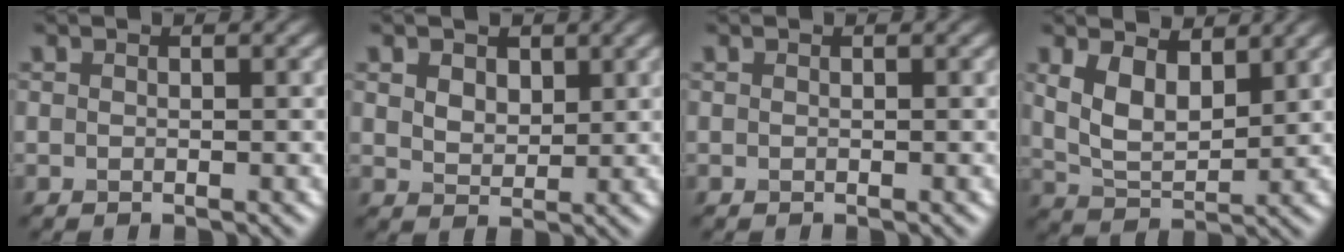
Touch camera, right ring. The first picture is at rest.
{"total": 3.3, "force": [1.6, 2.2, 1.8], "torque": [-0.037, 0.010, 0.018]}
{"total": 0.0}
{"total": 5.2, "force": [2.4, 2.6, 3.8], "torque": [-0.084, -0.003, 0.045]}